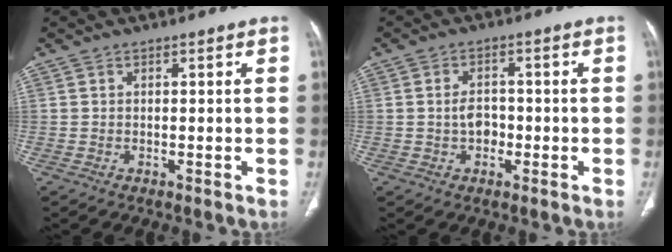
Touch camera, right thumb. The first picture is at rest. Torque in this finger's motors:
{"motor_torque": [-0.25, 0.32, 0.33, 0.31, 0.01]}